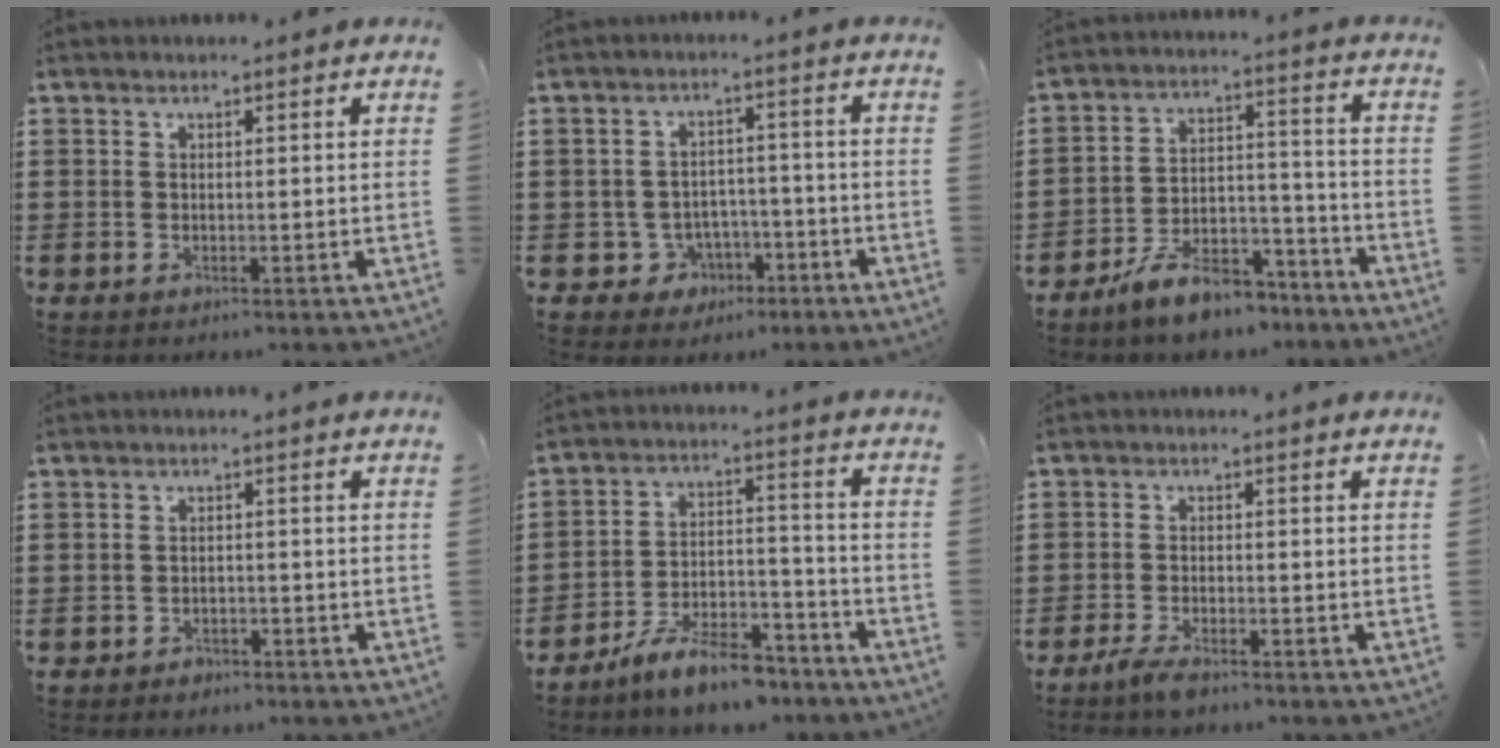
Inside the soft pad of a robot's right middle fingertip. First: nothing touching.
{"total": 3.2, "force": [-2.1, 2.3, 0.7], "torque": [-0.023, 0.005, -0.048]}
{"total": 8.8, "force": [-7.5, 2.9, 3.4], "torque": [-0.062, 0.027, -0.144]}
{"total": 1.4, "force": [-1.2, 0.6, 0.1], "torque": [-0.006, 0.002, -0.028]}
{"total": 9.4, "force": [-8.1, 2.1, 4.2], "torque": [-0.080, 0.023, -0.155]}
{"total": 2.6, "force": [-1.9, 0.4, 1.8], "torque": [-0.052, -0.005, -0.042]}